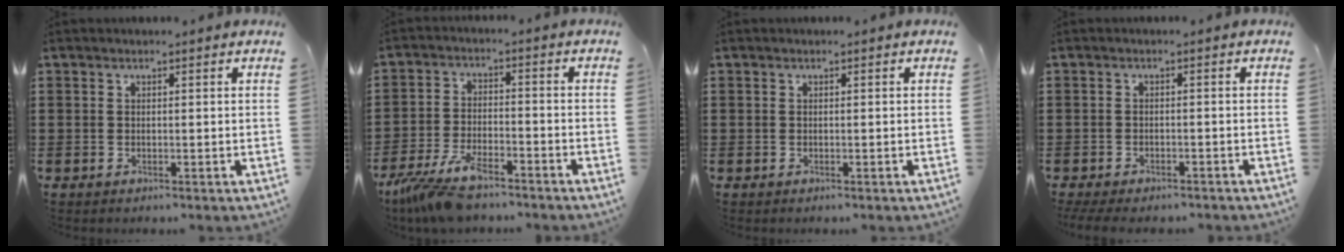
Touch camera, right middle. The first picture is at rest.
{"total": 8.0, "force": [-6.4, 1.9, 4.5], "torque": [-0.108, -0.006, -0.123]}
{"total": 0.0}
{"total": 1.6, "force": [-1.6, 0.3, 0.3], "torque": [-0.010, -0.001, -0.033]}